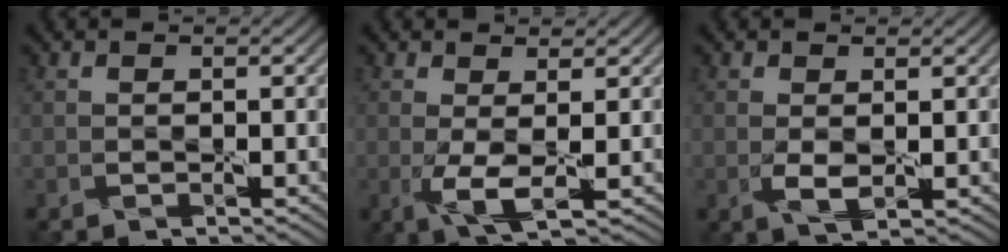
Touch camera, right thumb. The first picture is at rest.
{"total": 3.7, "force": [-0.1, 1.0, 3.6], "torque": [-0.083, -0.005, -0.003]}
{"total": 2.5, "force": [0.0, 1.3, 2.1], "torque": [-0.050, -0.007, 0.005]}